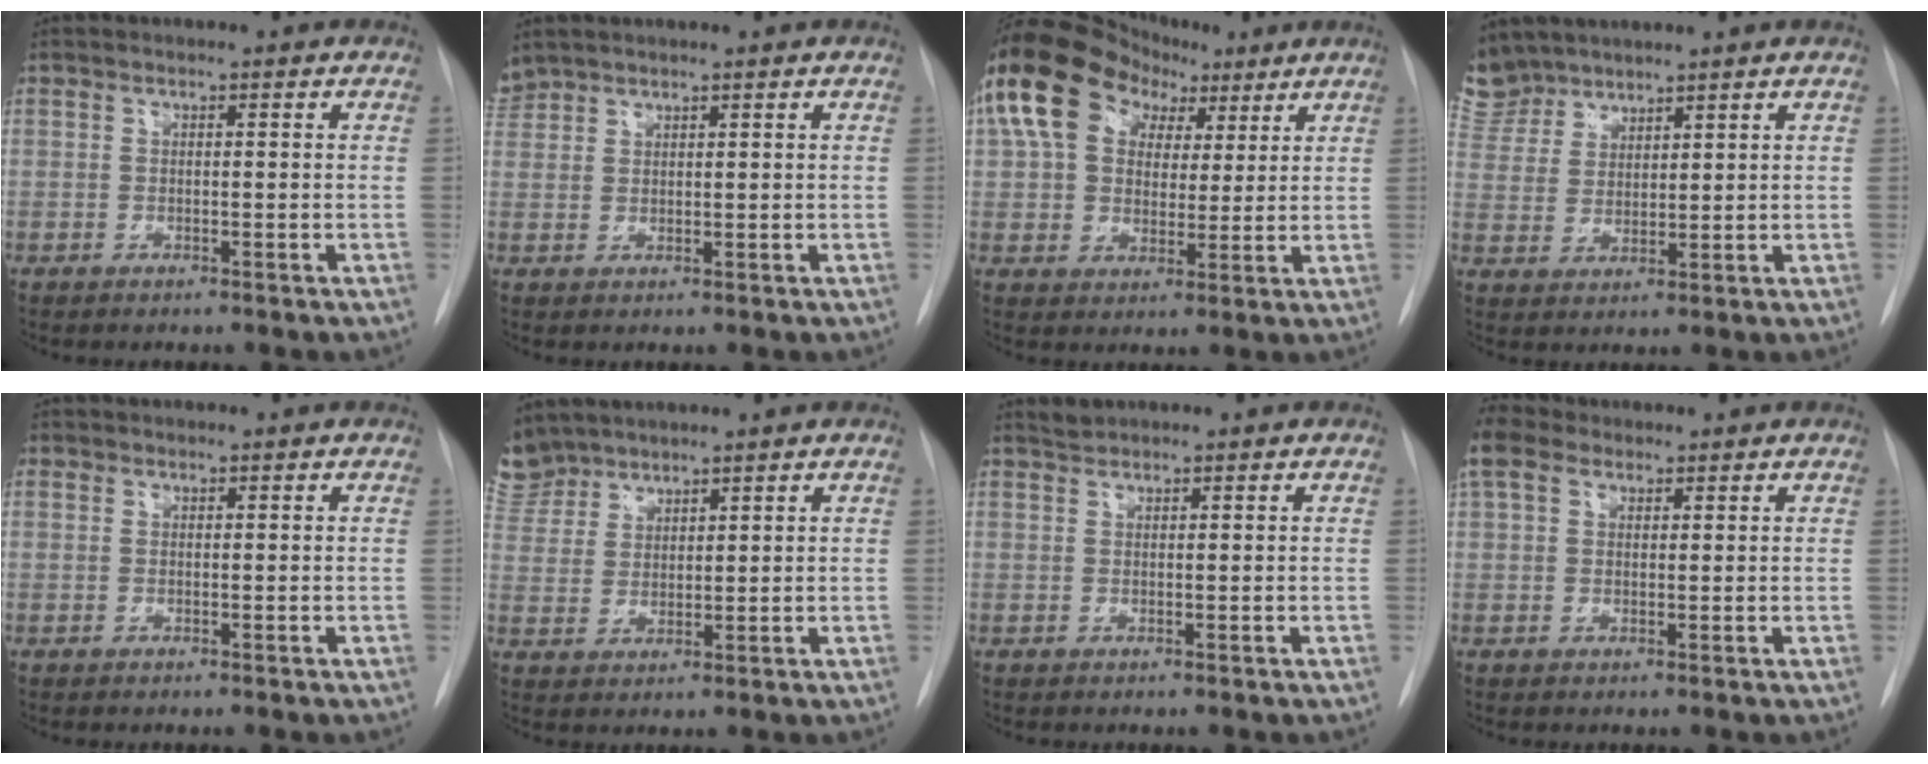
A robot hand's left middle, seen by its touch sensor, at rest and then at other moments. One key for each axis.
{"total": 2.7, "fx": 2.5, "fy": 0.8, "fz": -0.7, "tx": 0.013, "ty": 0.009, "tz": 0.052}
{"total": 14.5, "fx": 7.2, "fy": 9.9, "fz": 7.7, "tx": -0.159, "ty": 0.052, "tz": 0.125}
{"total": 9.1, "fx": 8.1, "fy": 4.1, "fz": 0.3, "tx": -0.017, "ty": 0.004, "tz": 0.174}
{"total": 0.6, "fx": 0.2, "fy": 0.2, "fz": -0.5, "tx": 0.020, "ty": -0.005, "tz": -0.001}
{"total": 8.3, "fx": 7.5, "fy": 3.7, "fz": 0.2, "tx": -0.015, "ty": 0.003, "tz": 0.161}
{"total": 1.1, "fx": 0.8, "fy": -0.2, "fz": -0.7, "tx": 0.014, "ty": -0.005, "tz": 0.015}
{"total": 4.0, "fx": 3.1, "fy": 2.3, "fz": 1.1, "tx": -0.032, "ty": 0.022, "tz": 0.065}